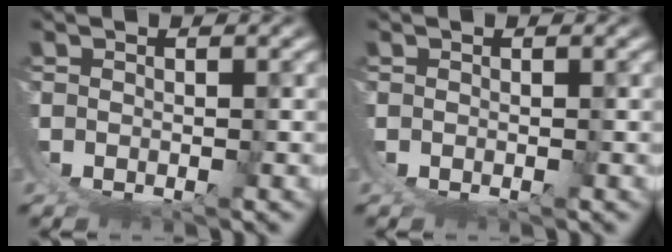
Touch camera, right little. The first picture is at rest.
{"total": 0.0}